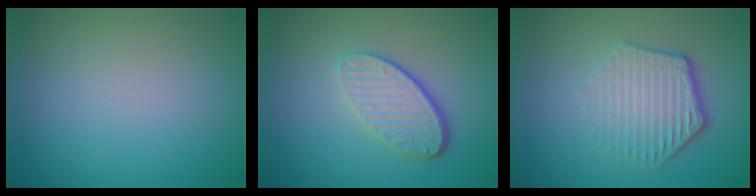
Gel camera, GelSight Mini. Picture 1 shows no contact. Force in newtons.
{"total": 4.5, "press": 3.2, "slide": 3.2}
{"total": 4.2, "press": 3.2, "slide": 2.7}